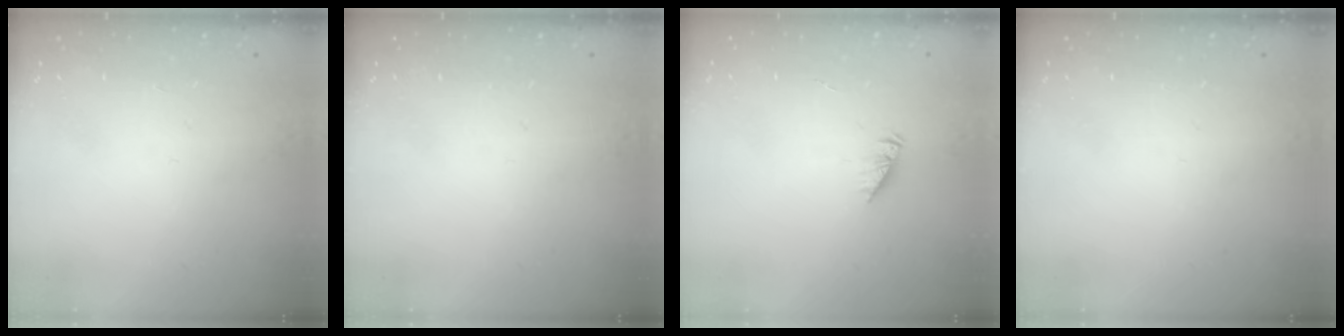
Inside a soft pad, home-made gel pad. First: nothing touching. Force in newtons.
{"total": 0.0}
{"total": 2.3, "press": 2.3, "slide": 0.3}
{"total": 0.0}